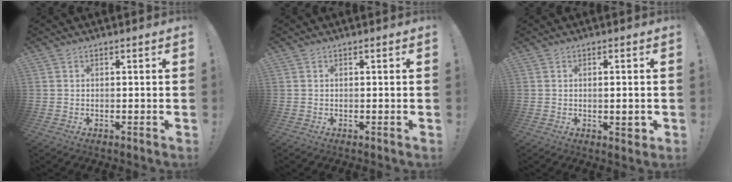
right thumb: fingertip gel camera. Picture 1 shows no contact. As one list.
[{"total": 0.0}, {"total": 3.0, "force": [-0.3, 0.9, 2.8], "torque": [-0.027, -0.004, -0.008]}]